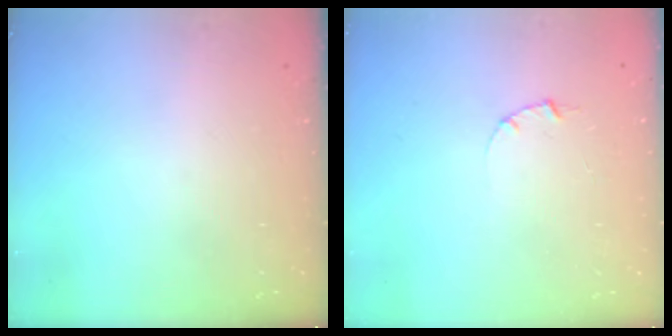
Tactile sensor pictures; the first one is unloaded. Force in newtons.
{"total": 1.0, "press": 1.0, "slide": 0.3}